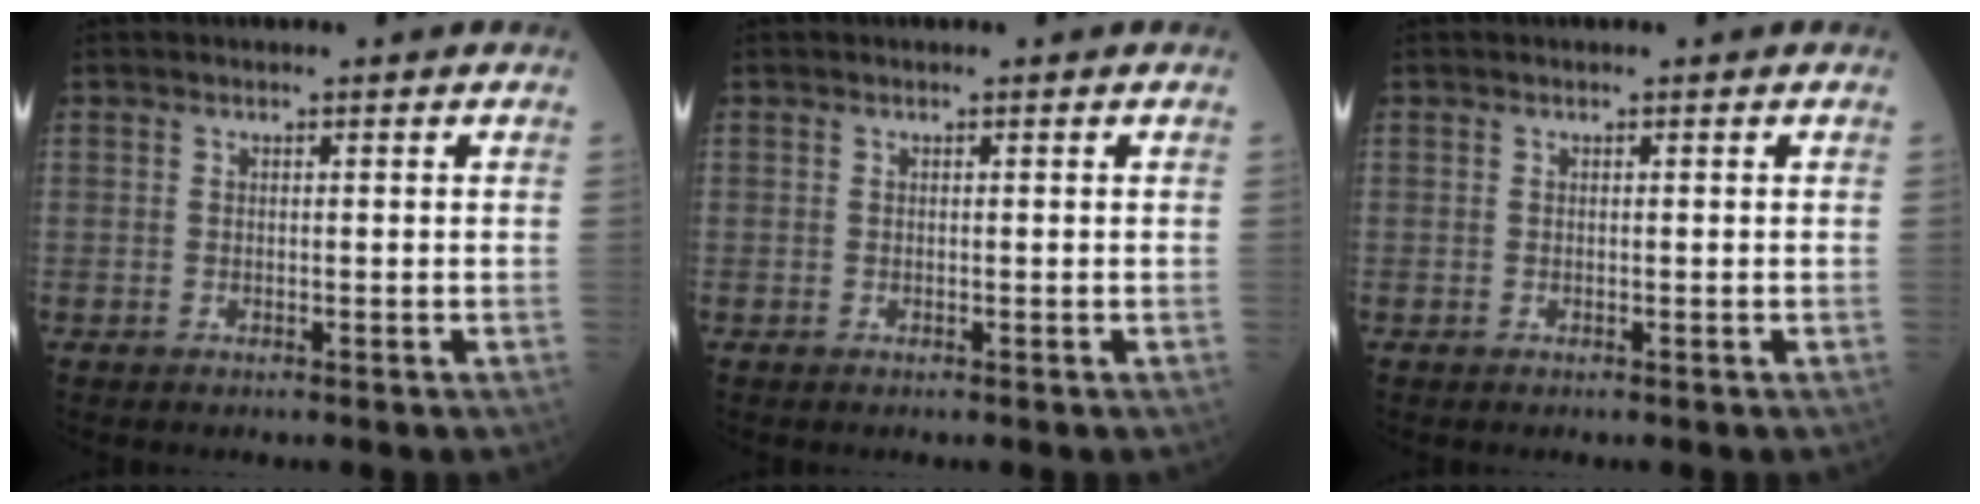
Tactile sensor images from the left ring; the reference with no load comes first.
{"total": 0.0}
{"total": 0.0}